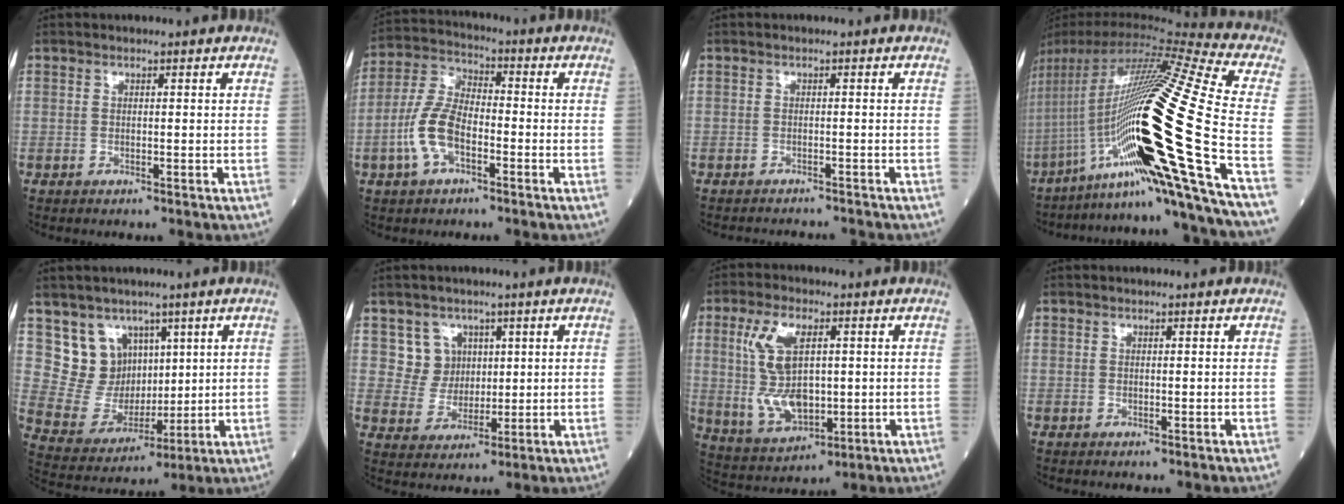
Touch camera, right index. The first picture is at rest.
{"total": 8.9, "force": [-3.0, 4.2, 7.3], "torque": [-0.170, 0.012, -0.062]}
{"total": 4.5, "force": [-4.5, 0.3, 0.7], "torque": [-0.002, -0.007, -0.059]}
{"total": 32.6, "force": [-9.4, -0.5, 31.2], "torque": [-0.539, -0.020, -0.177]}
{"total": 9.1, "force": [5.0, 7.2, 2.4], "torque": [-0.053, 0.026, 0.112]}
{"total": 5.3, "force": [2.2, 4.8, 0.2], "torque": [-0.004, 0.012, 0.044]}
{"total": 10.9, "force": [1.6, 5.3, 9.4], "torque": [-0.205, 0.004, 0.040]}
{"total": 0.0}